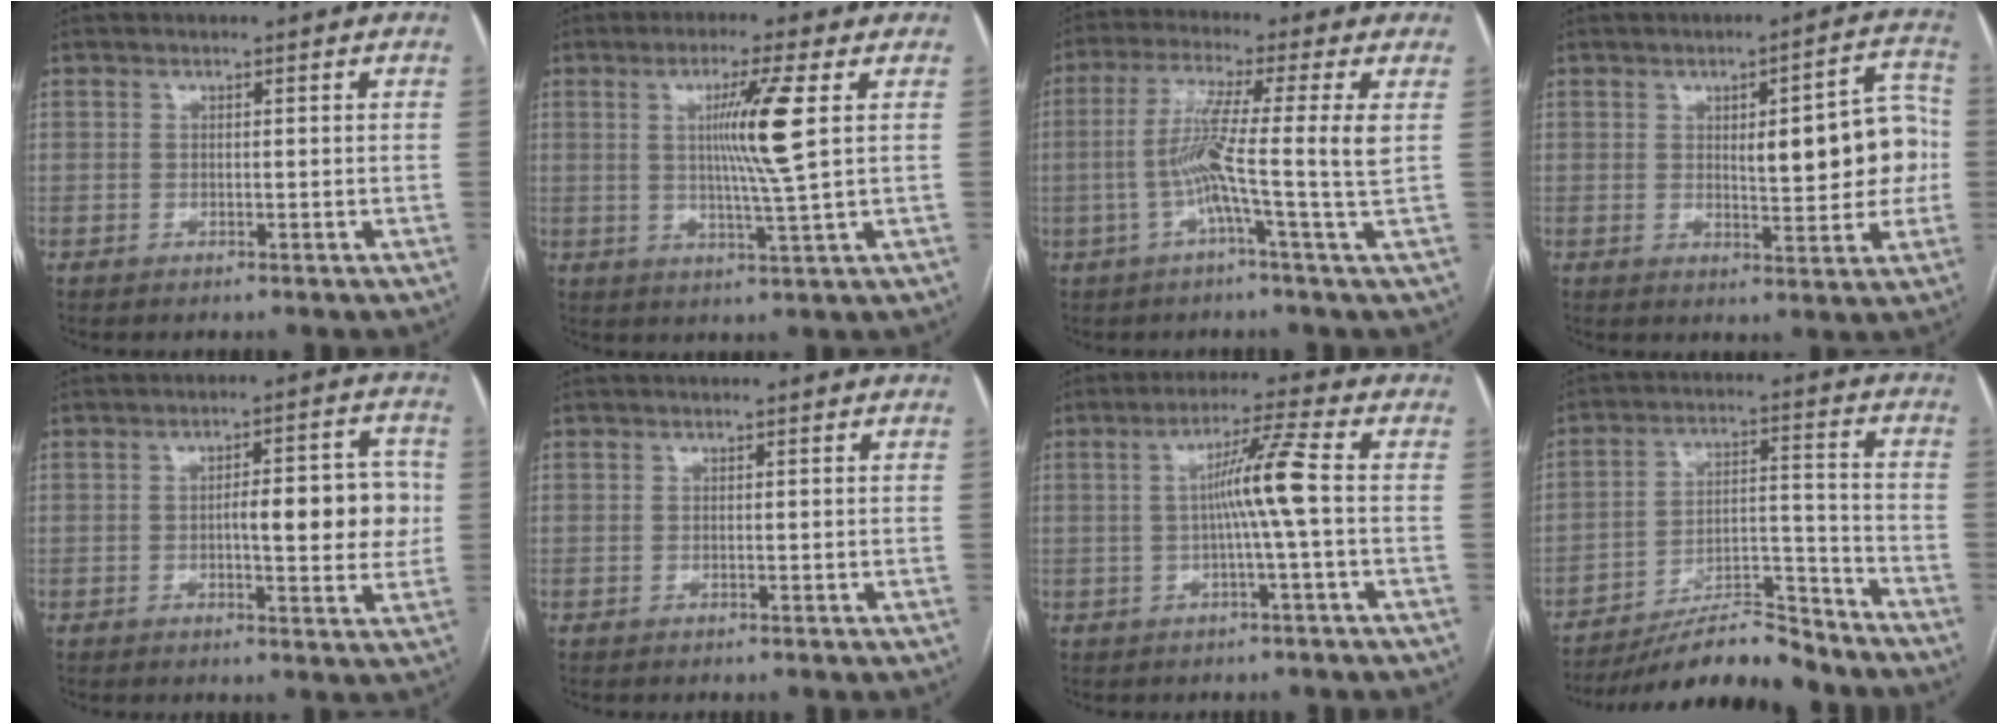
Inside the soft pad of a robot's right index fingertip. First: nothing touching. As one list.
[{"total": 8.3, "force": [1.8, -1.5, 8.0], "torque": [-0.144, -0.007, 0.038]}, {"total": 9.2, "force": [-0.5, -1.7, 9.0], "torque": [-0.175, 0.011, -0.014]}, {"total": 11.5, "force": [0.6, 3.5, 10.9], "torque": [-0.133, 0.024, 0.014]}, {"total": 9.6, "force": [-0.1, 2.7, 9.2], "torque": [-0.119, 0.020, 0.003]}, {"total": 0.0}, {"total": 6.9, "force": [-0.2, -1.2, 6.8], "torque": [-0.121, 0.012, -0.001]}, {"total": 14.4, "force": [-13.2, 2.2, 5.3], "torque": [-0.083, 0.031, -0.219]}]